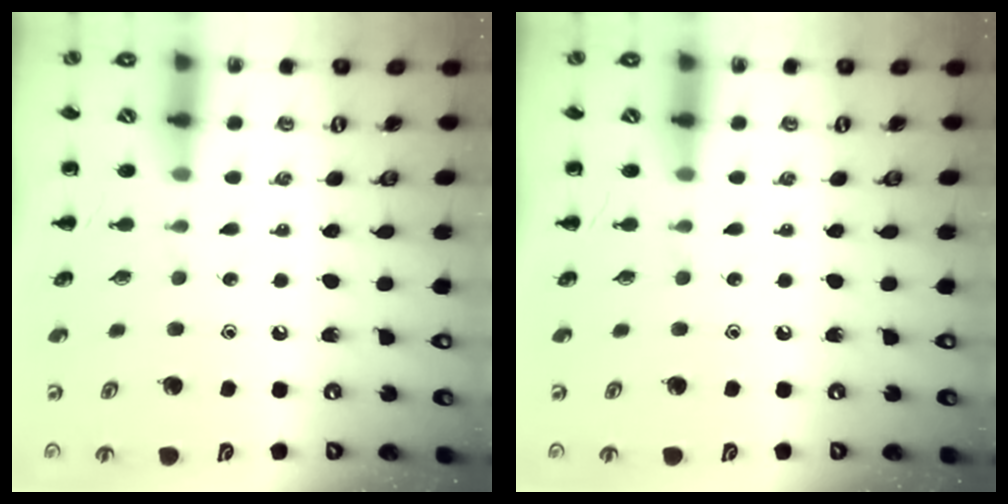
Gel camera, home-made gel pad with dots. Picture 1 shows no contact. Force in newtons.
{"total": 0.0}